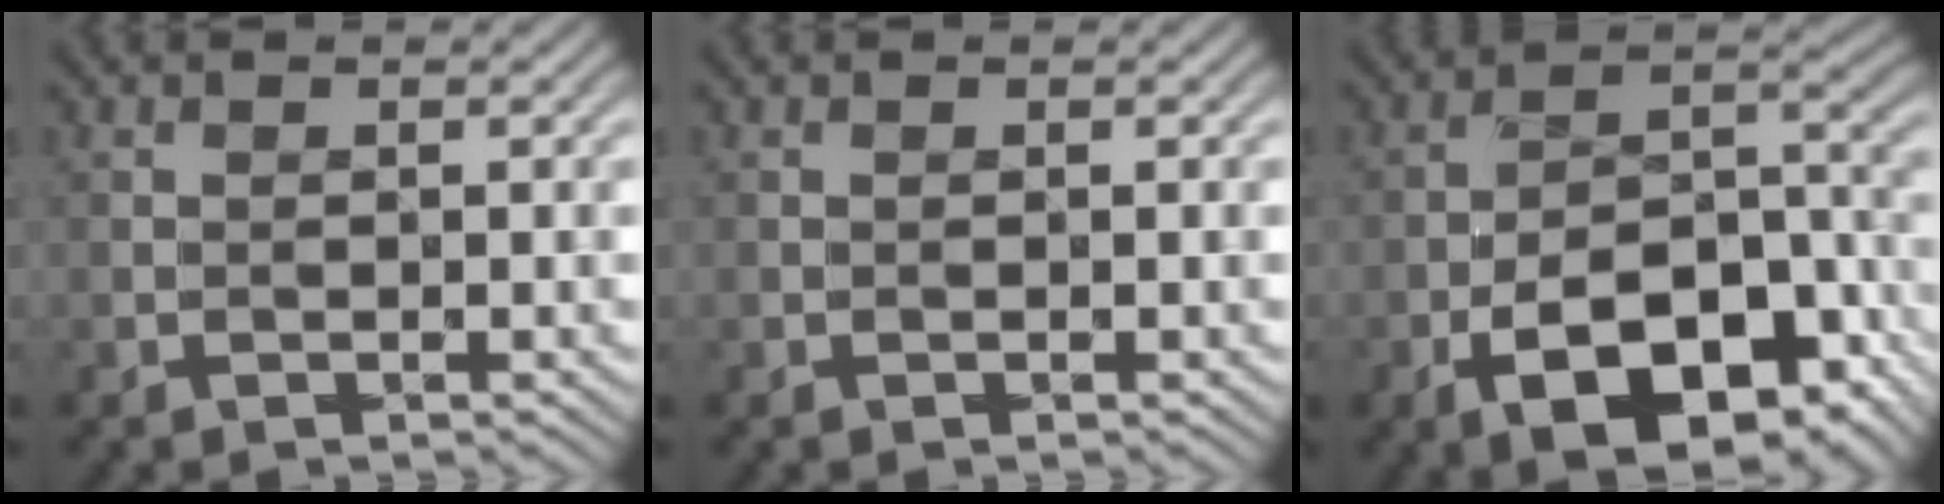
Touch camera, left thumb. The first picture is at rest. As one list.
[{"total": 0.0}, {"total": 14.5, "force": [-8.3, 6.9, 9.6], "torque": [-0.155, -0.021, -0.124]}]